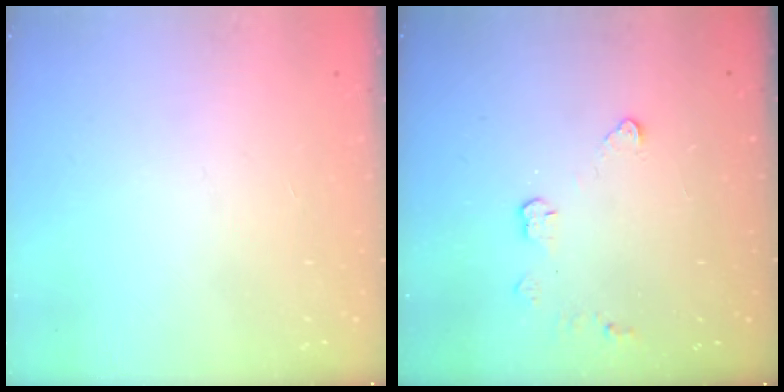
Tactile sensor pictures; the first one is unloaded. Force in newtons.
{"total": 3.9, "press": 3.9, "slide": 0.5}